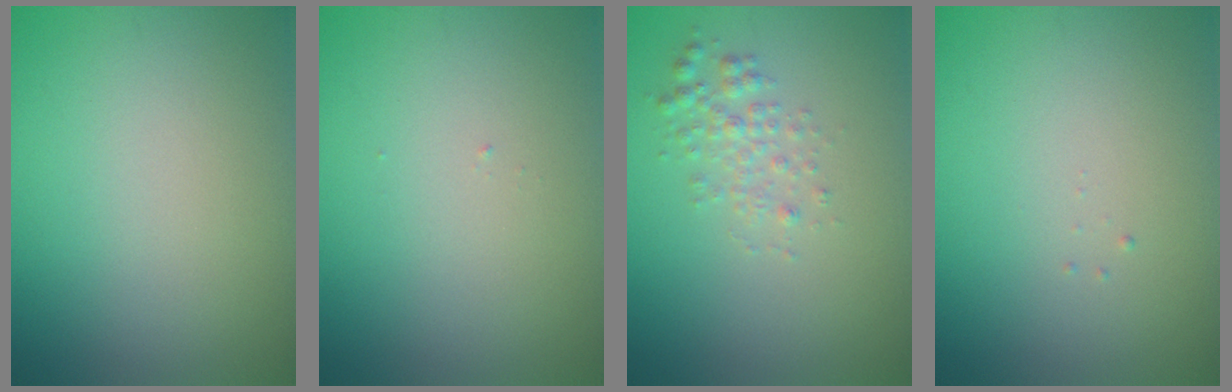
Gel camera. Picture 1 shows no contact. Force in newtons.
{"total": 0.0}
{"total": 1.8, "press": 1.8, "slide": 0.0}
{"total": 0.0}